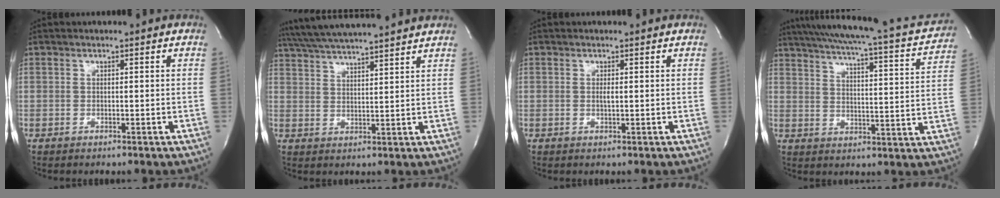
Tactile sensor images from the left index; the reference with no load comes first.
{"total": 16.2, "force": [14.5, 0.4, 7.1], "torque": [-0.135, 0.036, 0.218]}
{"total": 0.7, "force": [-0.2, 0.1, 0.7], "torque": [-0.022, -0.005, -0.004]}
{"total": 22.8, "force": [20.0, 2.7, 10.5], "torque": [-0.167, -0.029, 0.248]}